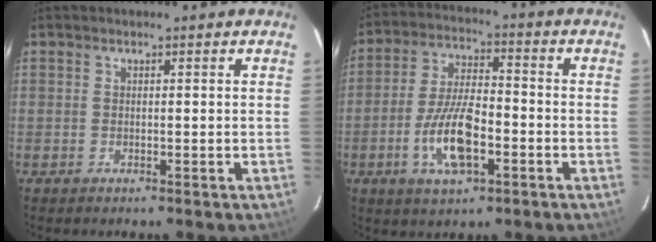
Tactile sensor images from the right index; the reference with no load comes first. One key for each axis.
{"total": 11.6, "fx": -4.2, "fy": 4.4, "fz": 9.9, "tx": -0.203, "ty": -0.001, "tz": -0.074}